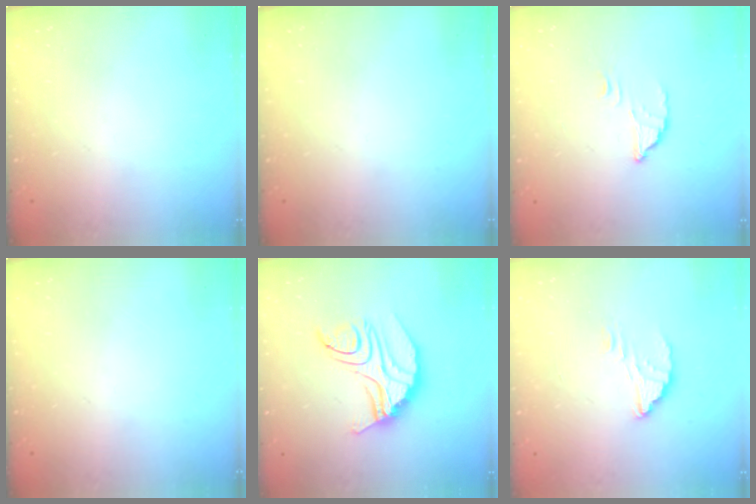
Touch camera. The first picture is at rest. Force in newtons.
{"total": 0.0}
{"total": 2.5, "press": 2.5, "slide": 0.2}
{"total": 0.0}
{"total": 12.3, "press": 12.2, "slide": 1.0}
{"total": 3.0, "press": 3.0, "slide": 0.1}